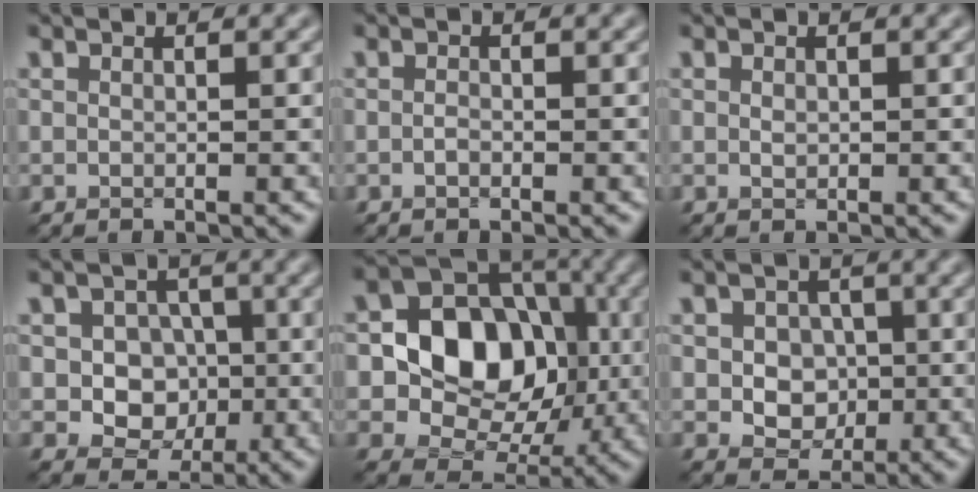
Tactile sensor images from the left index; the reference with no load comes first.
{"total": 0.7, "force": [-0.4, 0.4, 0.5], "torque": [-0.013, -0.001, -0.010]}
{"total": 0.6, "force": [0.0, 0.4, 0.4], "torque": [-0.011, -0.002, 0.000]}
{"total": 5.5, "force": [-0.4, 4.7, 2.7], "torque": [-0.023, 0.013, -0.029]}
{"total": 9.8, "force": [-0.2, 7.7, 6.1], "torque": [-0.094, 0.003, -0.019]}
{"total": 4.0, "force": [-0.3, 3.2, 2.3], "torque": [-0.028, 0.004, -0.016]}